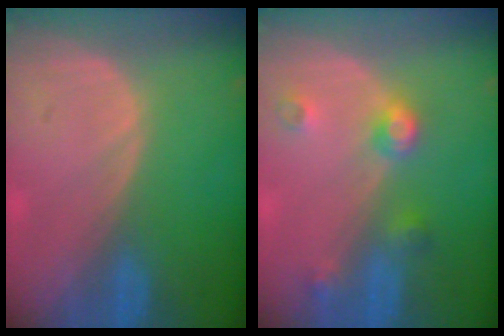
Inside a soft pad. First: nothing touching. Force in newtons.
{"total": 4.4, "press": 3.9, "slide": 2.1}